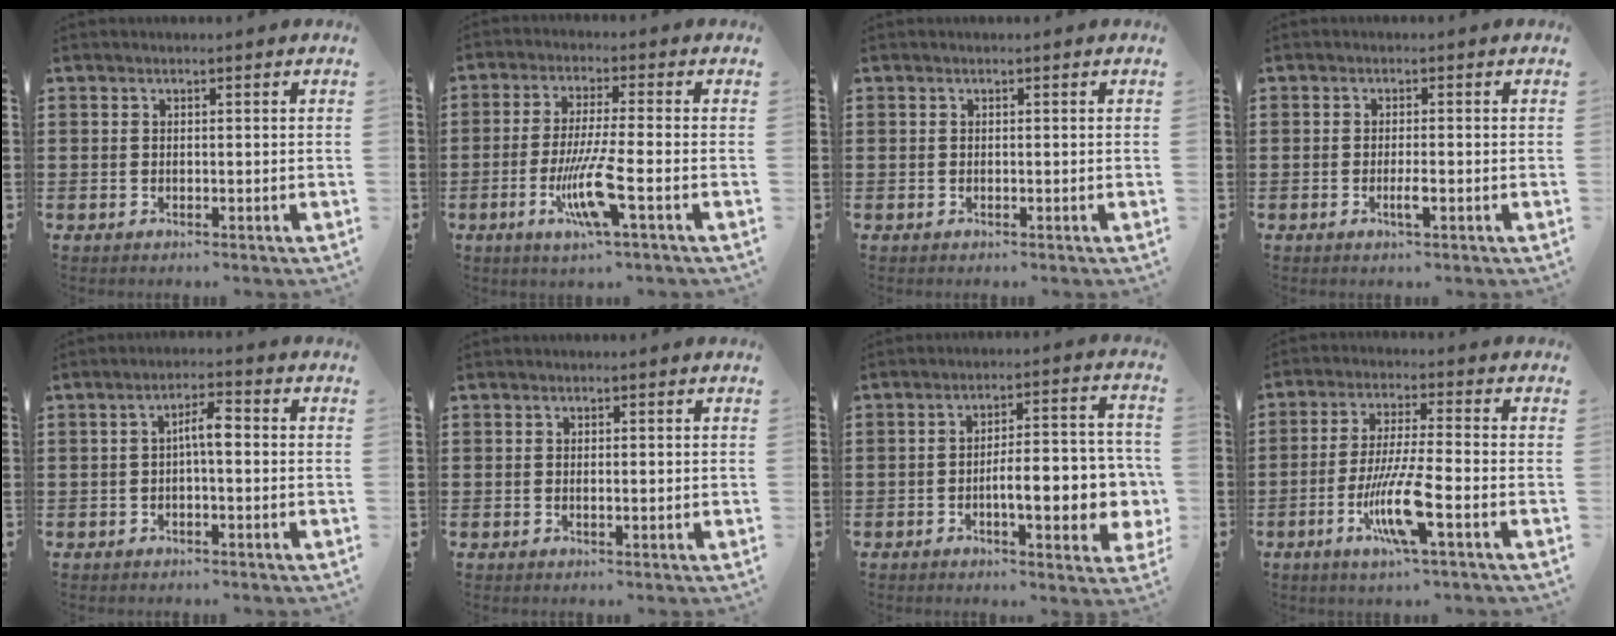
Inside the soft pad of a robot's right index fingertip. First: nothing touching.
{"total": 8.6, "force": [-3.0, 0.6, 8.0], "torque": [-0.165, -0.019, -0.059]}
{"total": 0.0}
{"total": 2.2, "force": [-0.8, 0.3, 2.0], "torque": [-0.043, -0.002, -0.015]}
{"total": 3.6, "force": [-0.3, 0.9, 3.5], "torque": [-0.065, 0.010, -0.009]}
{"total": 0.5, "force": [0.1, 0.2, 0.5], "torque": [-0.011, 0.000, 0.001]}
{"total": 9.7, "force": [-2.4, 3.2, 8.9], "torque": [-0.124, -0.003, -0.043]}
{"total": 9.7, "force": [-3.9, 1.0, 8.8], "torque": [-0.182, -0.015, -0.077]}